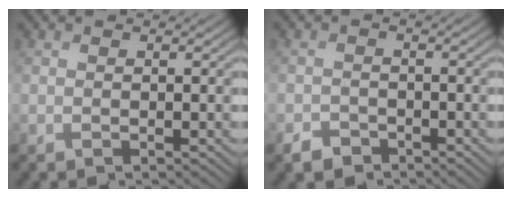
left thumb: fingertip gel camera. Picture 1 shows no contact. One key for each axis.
{"total": 2.7, "fx": -1.9, "fy": 1.8, "fz": 0.3, "tx": 0.001, "ty": -0.003, "tz": -0.045}